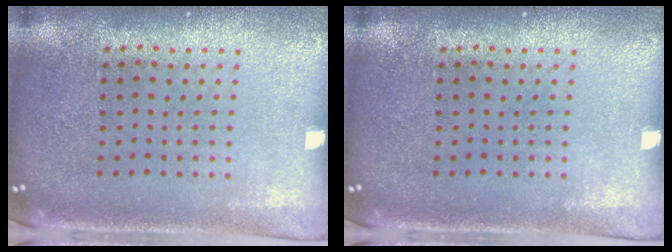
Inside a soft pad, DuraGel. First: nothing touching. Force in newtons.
{"total": 0.0}